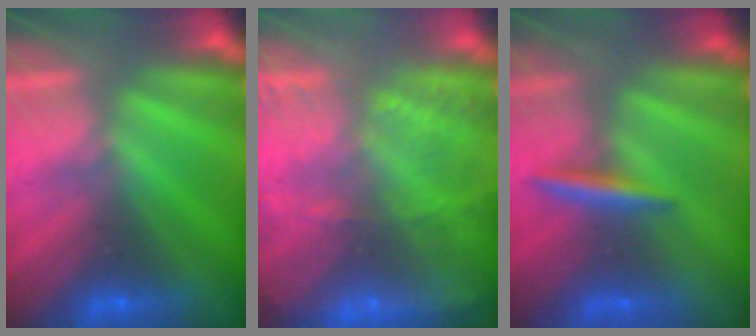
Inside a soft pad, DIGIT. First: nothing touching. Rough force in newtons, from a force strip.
{"total": 9.0}
{"total": 3.3}